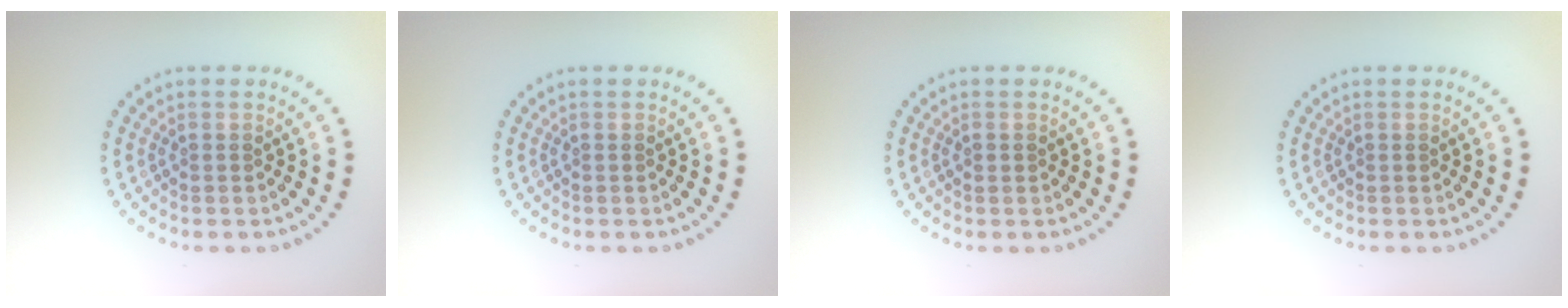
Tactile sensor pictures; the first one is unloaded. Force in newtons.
{"total": 0.0}
{"total": 0.6, "press": 0.6, "slide": 0.1}
{"total": 0.0}